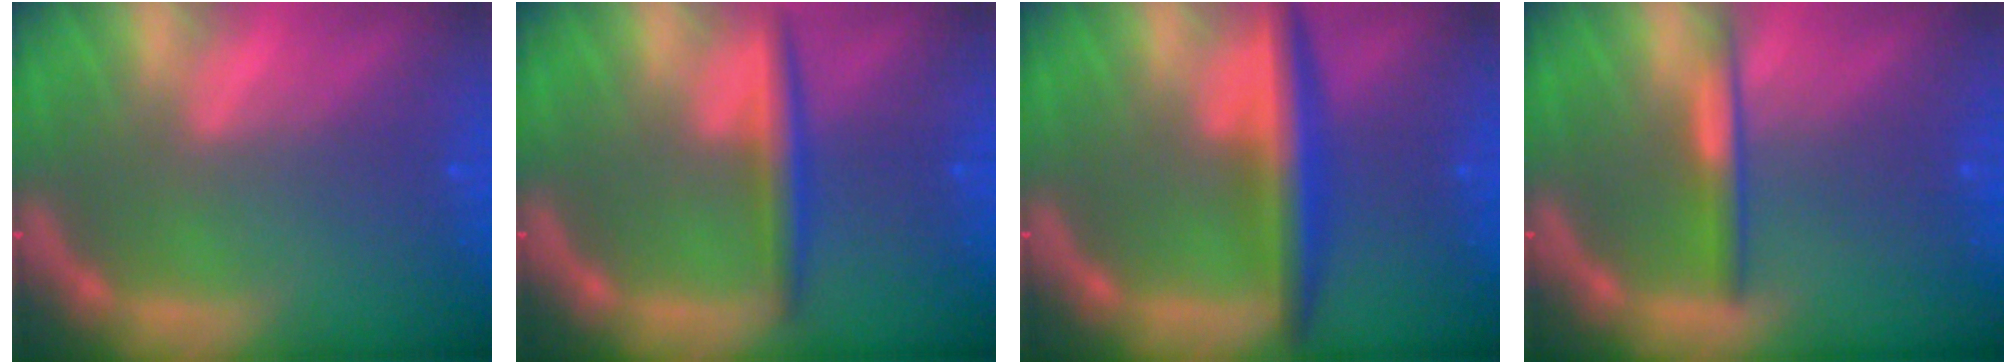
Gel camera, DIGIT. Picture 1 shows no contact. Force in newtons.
{"total": 3.0}
{"total": 5.0}
{"total": 2.4}